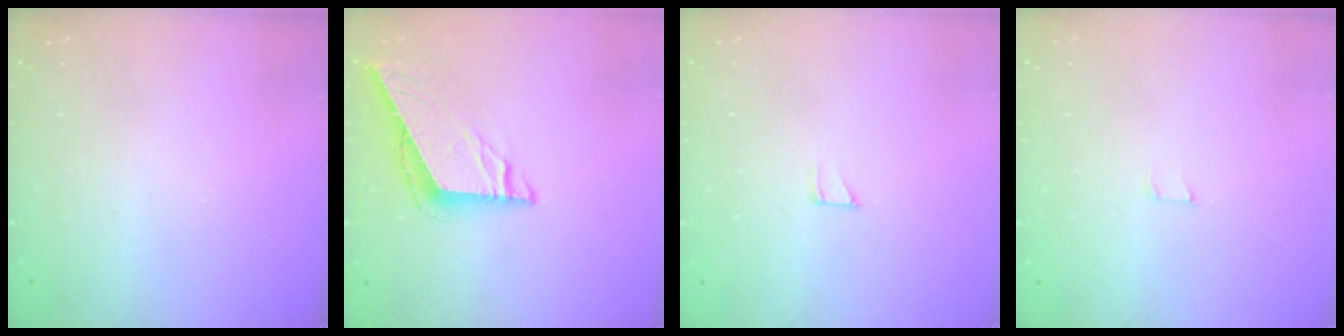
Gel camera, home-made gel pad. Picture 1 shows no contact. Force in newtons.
{"total": 7.3, "press": 7.3, "slide": 0.3}
{"total": 2.5, "press": 2.5, "slide": 0.1}
{"total": 3.2, "press": 3.2, "slide": 0.2}